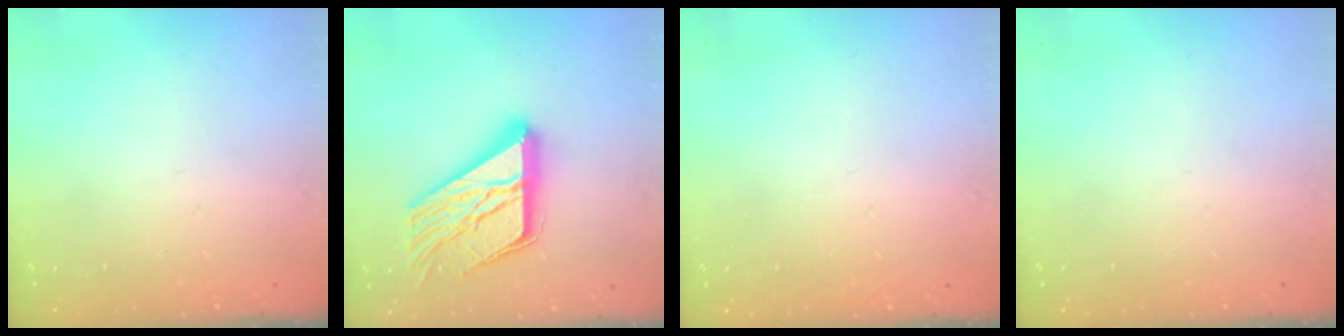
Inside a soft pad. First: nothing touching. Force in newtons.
{"total": 21.0, "press": 20.9, "slide": 2.1}
{"total": 1.5, "press": 1.5, "slide": 0.1}
{"total": 0.0}